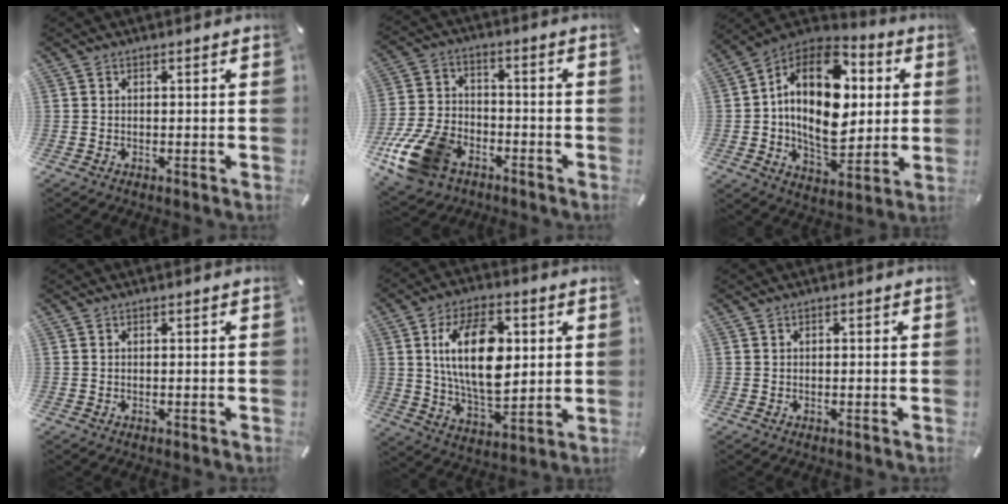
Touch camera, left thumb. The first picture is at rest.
{"total": 14.5, "force": [-7.4, 9.5, 8.1], "torque": [-0.169, 0.045, -0.129]}
{"total": 21.4, "force": [3.5, 13.8, 15.9], "torque": [-0.286, -0.013, 0.057]}
{"total": 0.0}
{"total": 18.3, "force": [3.7, 10.8, 14.3], "torque": [-0.270, 0.002, 0.058]}
{"total": 0.0}